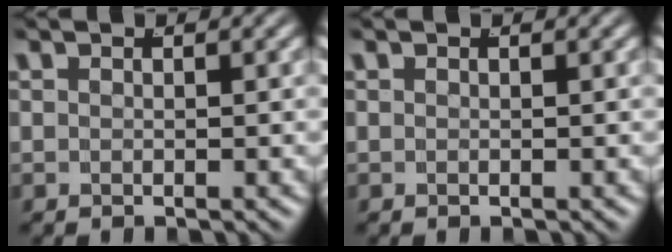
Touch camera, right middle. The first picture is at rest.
{"total": 0.0}